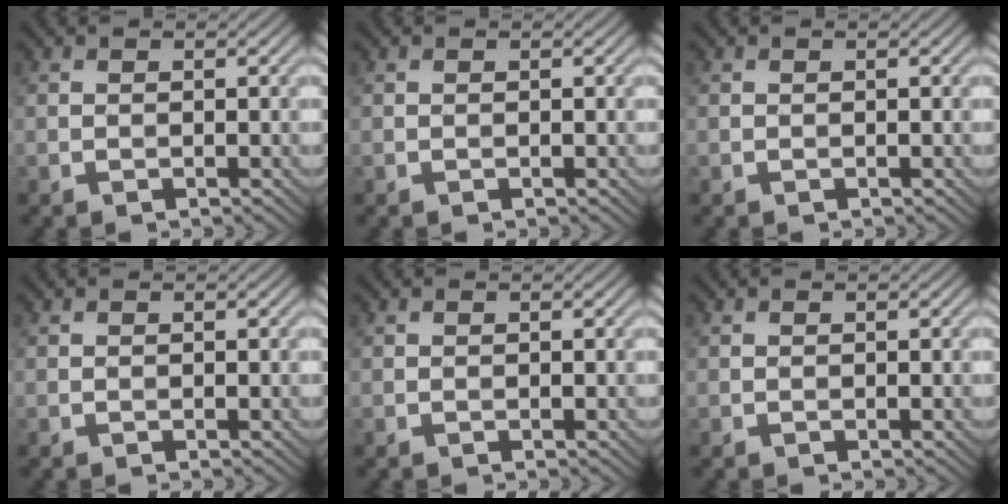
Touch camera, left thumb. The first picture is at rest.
{"total": 0.0}
{"total": 0.0}
{"total": 0.0}
{"total": 0.0}
{"total": 0.0}